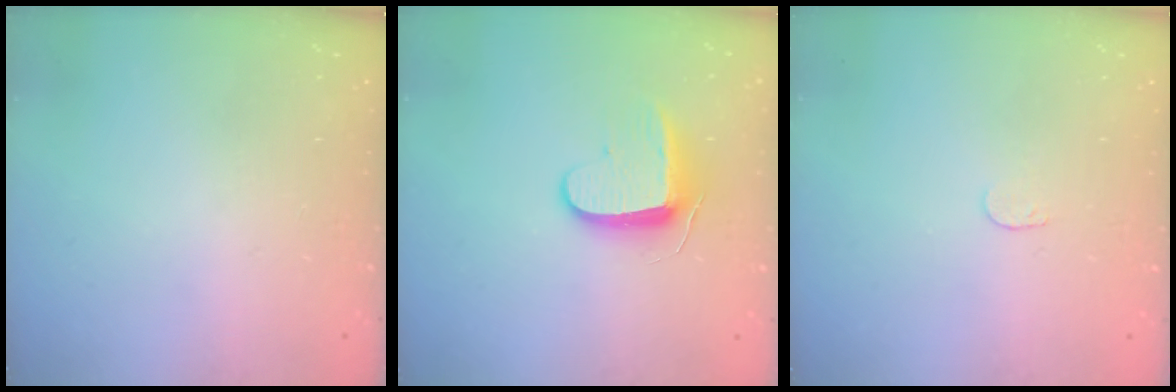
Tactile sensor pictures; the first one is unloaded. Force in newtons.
{"total": 8.7, "press": 8.7, "slide": 0.6}
{"total": 3.2, "press": 3.2, "slide": 0.3}